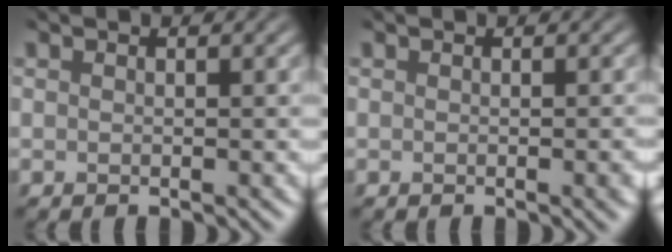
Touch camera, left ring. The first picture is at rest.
{"total": 1.0, "force": [0.1, 0.4, 0.9], "torque": [-0.011, 0.001, 0.006]}